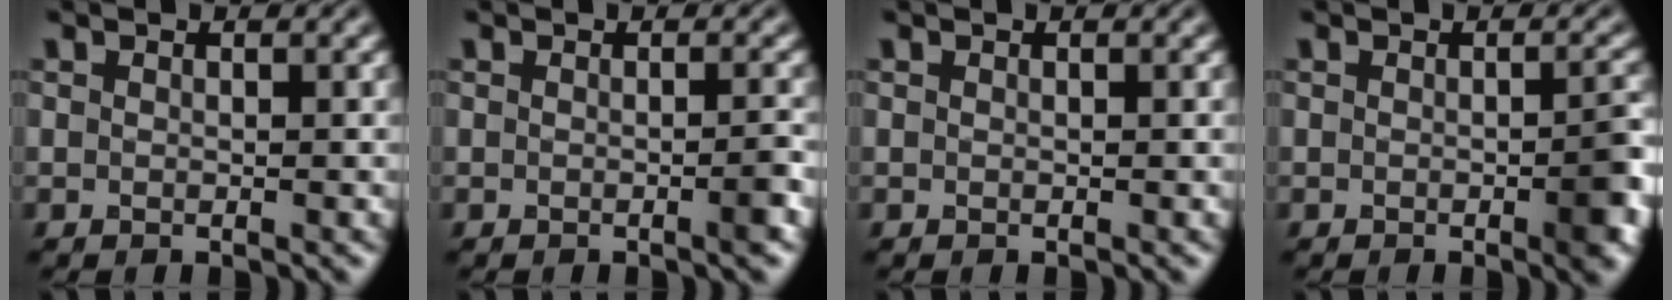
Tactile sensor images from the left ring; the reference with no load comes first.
{"total": 1.3, "force": [-0.4, 0.1, 1.3], "torque": [-0.015, 0.001, -0.009]}
{"total": 0.0}
{"total": 2.9, "force": [-0.8, 0.6, 2.7], "torque": [-0.034, 0.000, -0.011]}